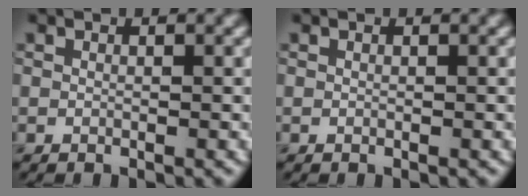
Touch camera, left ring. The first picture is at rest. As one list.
[{"total": 0.0}]